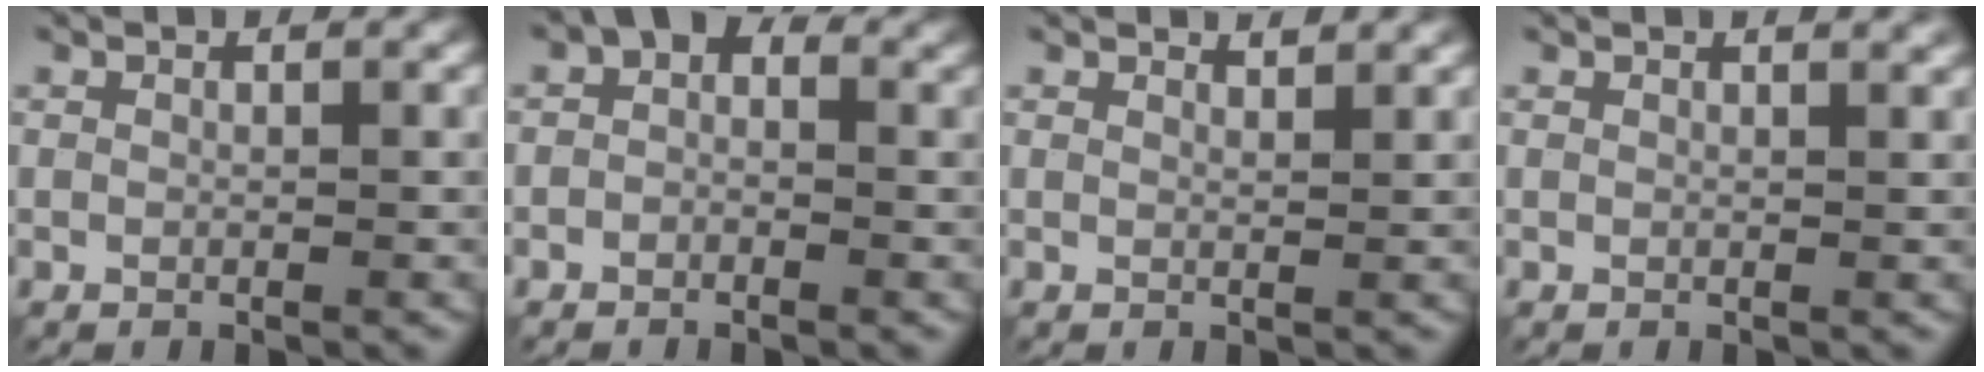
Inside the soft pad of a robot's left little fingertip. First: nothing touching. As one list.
[{"total": 3.1, "force": [0.5, 2.4, 1.9], "torque": [-0.017, 0.011, -0.012]}, {"total": 2.1, "force": [1.9, 0.4, 0.7], "torque": [-0.009, 0.006, 0.024]}, {"total": 2.7, "force": [1.9, 1.1, 1.6], "torque": [0.001, 0.016, 0.009]}]